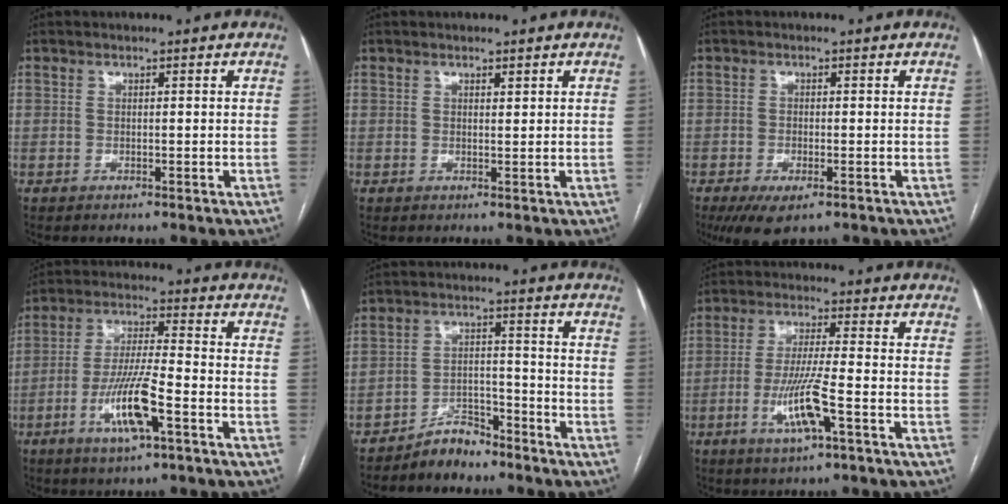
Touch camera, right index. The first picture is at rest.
{"total": 0.7, "force": [0.5, 0.2, 0.4], "torque": [-0.009, -0.003, 0.007]}
{"total": 5.3, "force": [-3.1, 2.0, 3.8], "torque": [-0.066, -0.010, -0.044]}
{"total": 10.5, "force": [-4.3, 1.2, 9.5], "torque": [-0.187, -0.007, -0.078]}
{"total": 5.4, "force": [-4.7, 2.2, 1.3], "torque": [-0.019, 0.007, -0.083]}
{"total": 8.5, "force": [-3.1, 0.3, 7.9], "torque": [-0.158, -0.009, -0.058]}